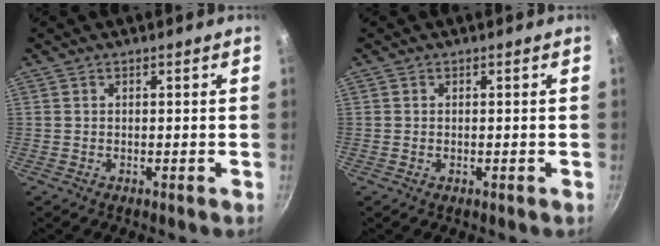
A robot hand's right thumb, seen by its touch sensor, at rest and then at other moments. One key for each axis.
{"total": 0.5, "fx": -0.1, "fy": 0.3, "fz": 0.4, "tx": -0.007, "ty": 0.001, "tz": -0.002}